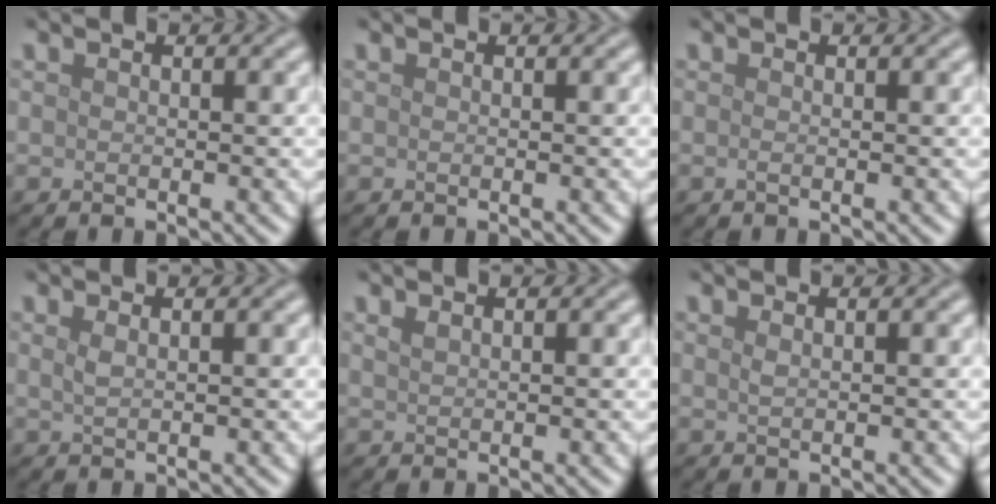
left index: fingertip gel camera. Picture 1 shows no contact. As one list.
[{"total": 0.0}, {"total": 0.6, "force": [-0.2, 0.2, 0.5], "torque": [-0.010, -0.002, -0.003]}, {"total": 1.1, "force": [0.5, 0.4, 0.8], "torque": [-0.011, 0.002, 0.008]}, {"total": 0.7, "force": [0.6, 0.2, 0.4], "torque": [-0.008, 0.001, 0.012]}, {"total": 0.7, "force": [0.4, 0.2, 0.5], "torque": [-0.008, 0.001, 0.007]}]